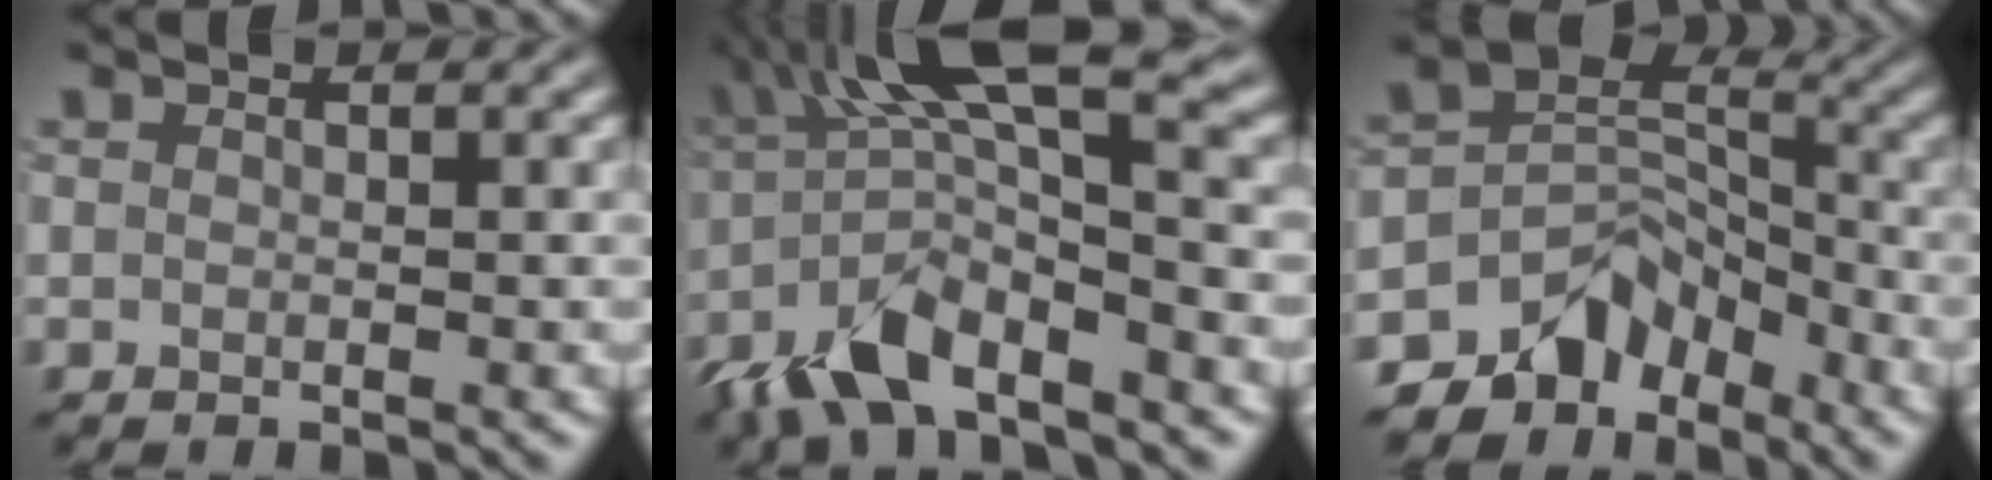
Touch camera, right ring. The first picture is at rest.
{"total": 9.5, "force": [-3.2, 2.6, 8.6], "torque": [-0.162, 0.017, -0.071]}
{"total": 7.1, "force": [-4.8, 4.7, 2.4], "torque": [-0.026, 0.003, -0.099]}